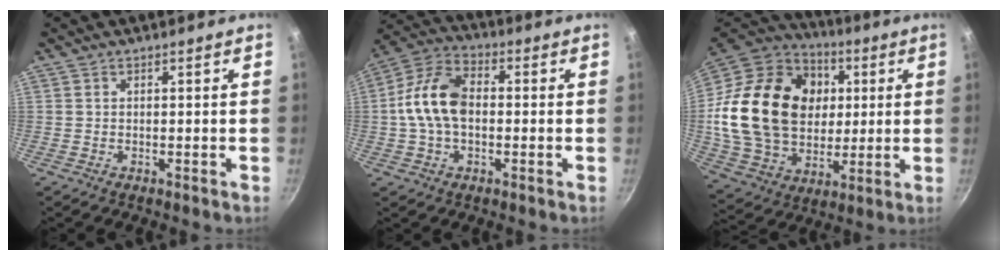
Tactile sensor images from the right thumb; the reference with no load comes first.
{"total": 12.4, "force": [-0.1, 7.8, 9.7], "torque": [-0.172, 0.035, -0.018]}
{"total": 29.1, "force": [4.0, 21.7, 19.0], "torque": [-0.324, 0.012, 0.081]}